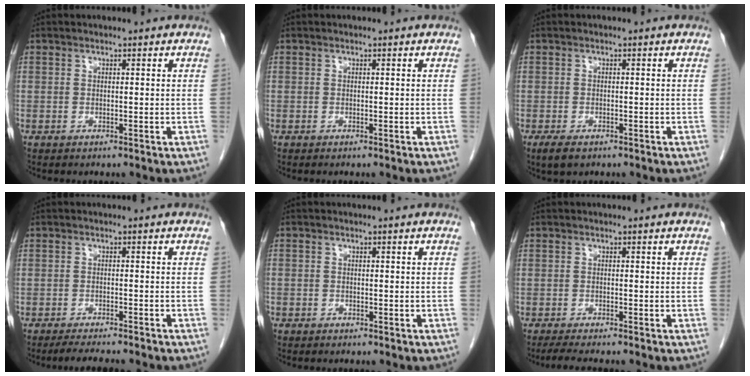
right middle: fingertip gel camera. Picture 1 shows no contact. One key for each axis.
{"total": 0.0}
{"total": 2.6, "fx": -1.6, "fy": 1.1, "fz": 1.6, "tx": -0.036, "ty": -0.004, "tz": -0.022}
{"total": 6.5, "fx": -5.7, "fy": 0.6, "fz": 3.1, "tx": -0.043, "ty": -0.012, "tz": -0.083}
{"total": 1.5, "fx": -1.2, "fy": 0.9, "fz": 0.3, "tx": -0.006, "ty": 0.003, "tz": -0.015}
{"total": 4.5, "fx": -3.8, "fy": 0.3, "fz": 2.3, "tx": -0.039, "ty": -0.013, "tz": -0.058}